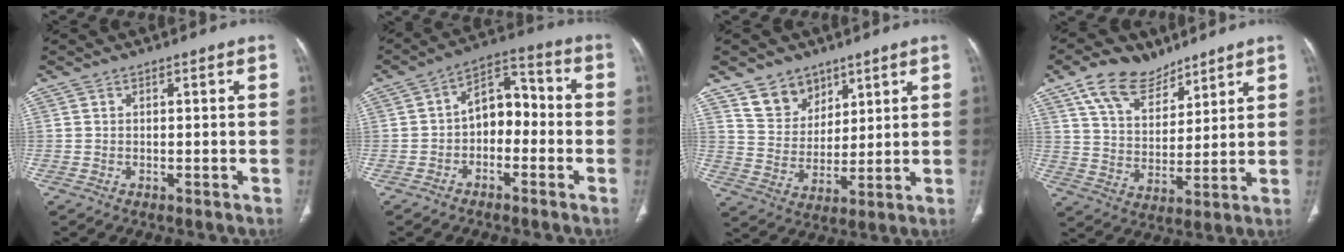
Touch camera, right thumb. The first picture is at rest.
{"total": 8.6, "force": [-1.4, 5.8, 6.1], "torque": [-0.067, 0.042, -0.039]}
{"total": 9.0, "force": [6.2, 6.2, 2.1], "torque": [-0.002, -0.048, 0.124]}
{"total": 12.4, "force": [8.4, 7.3, 5.4], "torque": [-0.072, -0.037, 0.156]}